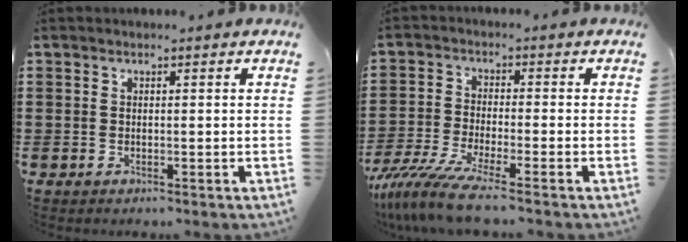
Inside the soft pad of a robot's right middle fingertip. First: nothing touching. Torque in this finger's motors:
{"motor_torque": [1.21, -0.27, 0.94, 0.21]}